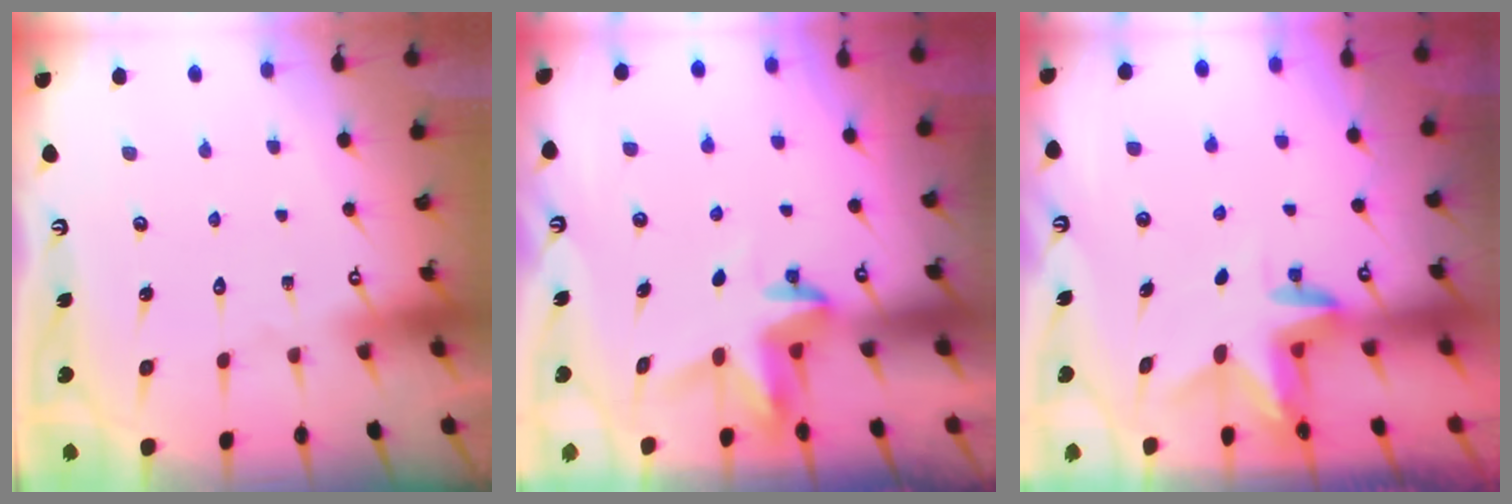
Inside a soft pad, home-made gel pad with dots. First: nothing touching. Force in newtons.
{"total": 3.7, "press": 3.7, "slide": 0.3}
{"total": 3.0, "press": 3.0, "slide": 0.1}